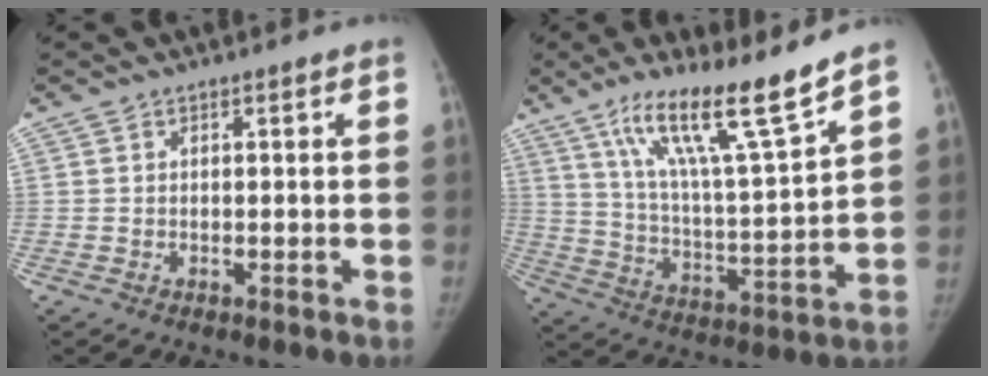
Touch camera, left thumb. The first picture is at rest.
{"total": 17.0, "force": [11.9, 1.4, 12.0], "torque": [-0.191, -0.072, 0.212]}